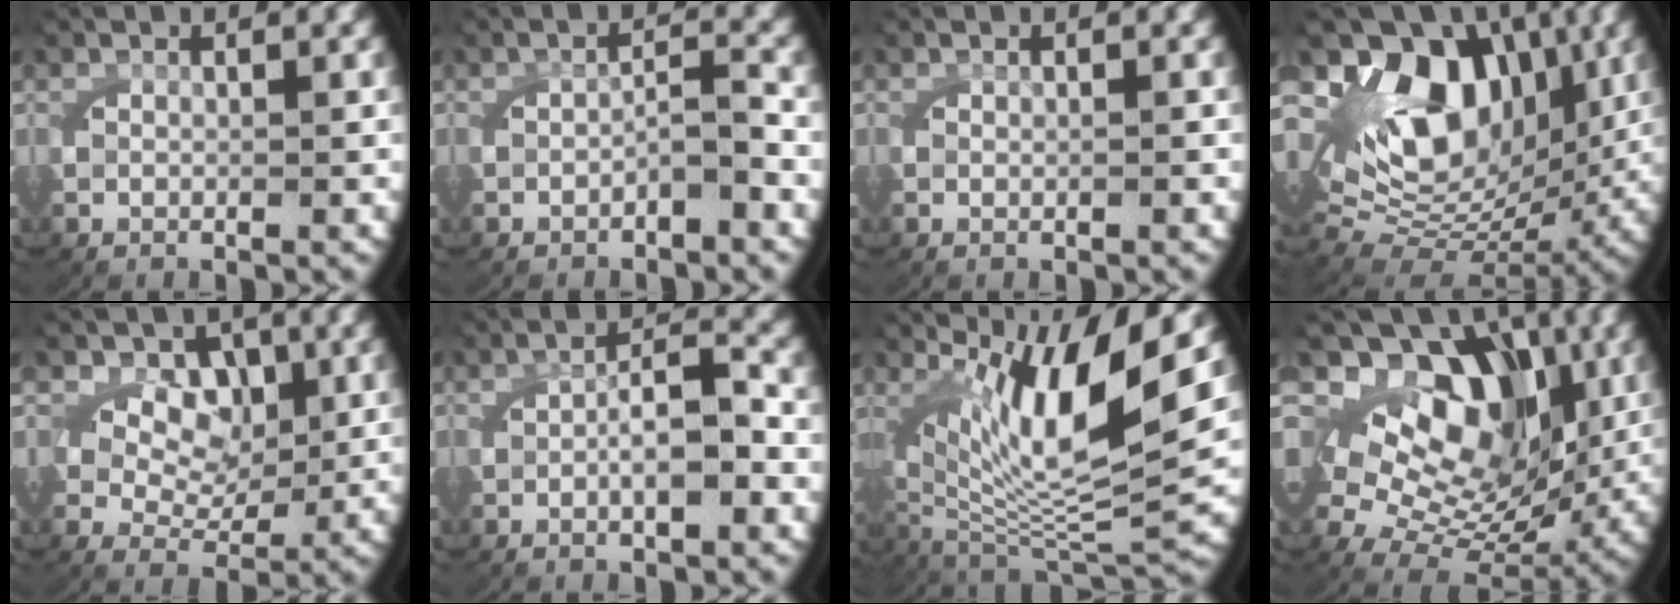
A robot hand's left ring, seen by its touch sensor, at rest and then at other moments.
{"total": 1.6, "force": [-1.1, 0.3, 1.0], "torque": [-0.017, -0.007, -0.015]}
{"total": 0.0}
{"total": 16.5, "force": [3.6, 12.2, 10.6], "torque": [-0.203, -0.011, 0.058]}
{"total": 6.5, "force": [1.6, 5.3, 3.4], "torque": [-0.064, -0.016, 0.024]}
{"total": 3.3, "force": [-0.8, 1.1, 3.0], "torque": [-0.048, 0.007, -0.017]}
{"total": 13.0, "force": [2.0, 6.6, 11.0], "torque": [-0.197, -0.024, 0.047]}
{"total": 15.5, "force": [3.1, 11.2, 10.2], "torque": [-0.189, -0.027, 0.057]}